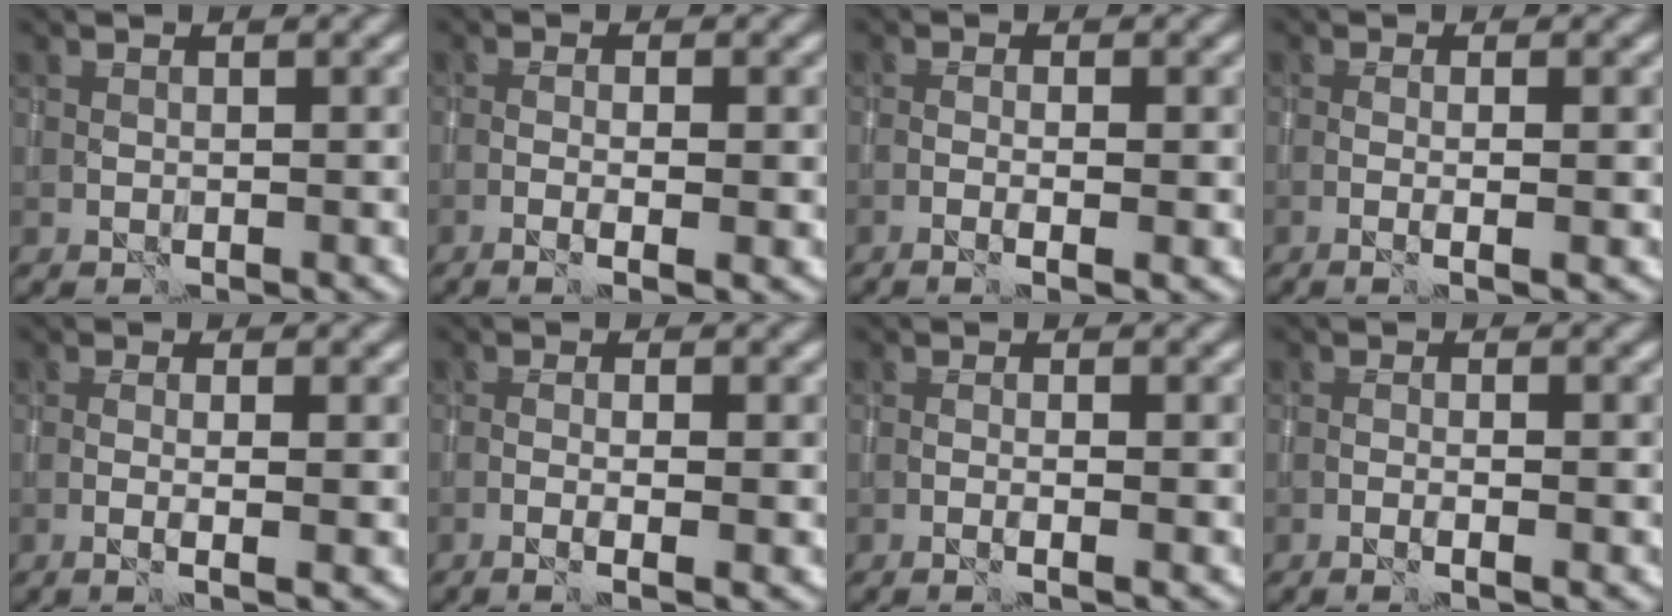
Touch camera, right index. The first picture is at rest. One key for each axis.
{"total": 2.7, "fx": -1.0, "fy": 0.3, "fz": 2.5, "tx": -0.048, "ty": 0.001, "tz": -0.023}
{"total": 2.1, "fx": -0.8, "fy": 0.1, "fz": 1.9, "tx": -0.038, "ty": 0.002, "tz": -0.018}
{"total": 2.6, "fx": -0.4, "fy": 0.4, "fz": 2.5, "tx": -0.038, "ty": 0.003, "tz": -0.015}
{"total": 3.1, "fx": -0.5, "fy": 0.5, "fz": 3.0, "tx": -0.050, "ty": 0.000, "tz": -0.014}
{"total": 3.0, "fx": -1.1, "fy": 0.4, "fz": 2.8, "tx": -0.051, "ty": 0.000, "tz": -0.025}
{"total": 1.5, "fx": -0.6, "fy": -0.1, "fz": 1.4, "tx": -0.027, "ty": 0.003, "tz": -0.013}
{"total": 2.0, "fx": -0.9, "fy": 0.1, "fz": 1.8, "tx": -0.035, "ty": 0.004, "tz": -0.018}